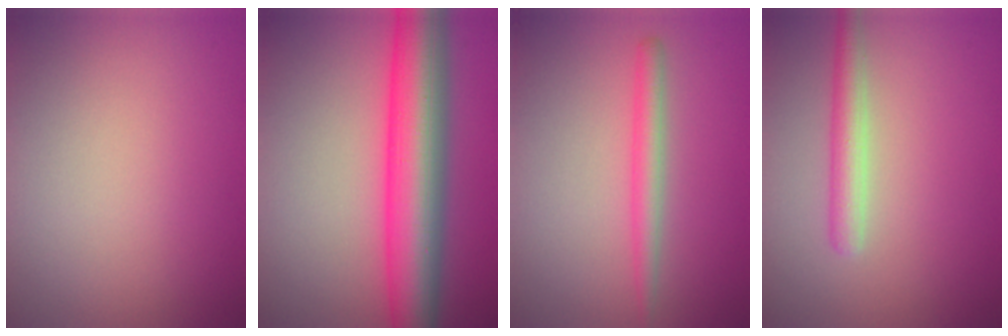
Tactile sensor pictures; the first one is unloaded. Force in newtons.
{"total": 9.7, "press": 9.7, "slide": 0.1}
{"total": 2.2, "press": 2.2, "slide": 0.2}
{"total": 2.6, "press": 2.6, "slide": 0.1}